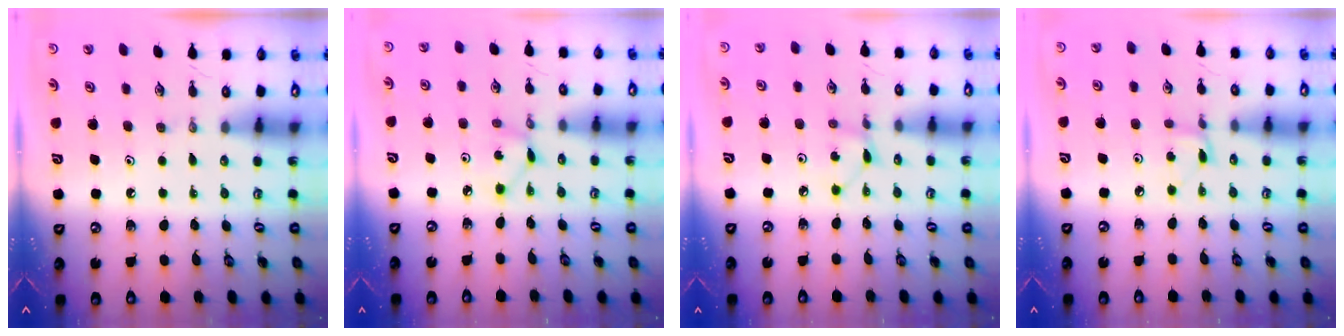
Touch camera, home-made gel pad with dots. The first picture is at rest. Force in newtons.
{"total": 1.9, "press": 1.9, "slide": 0.2}
{"total": 1.9, "press": 1.9, "slide": 0.1}
{"total": 2.8, "press": 2.8, "slide": 0.3}